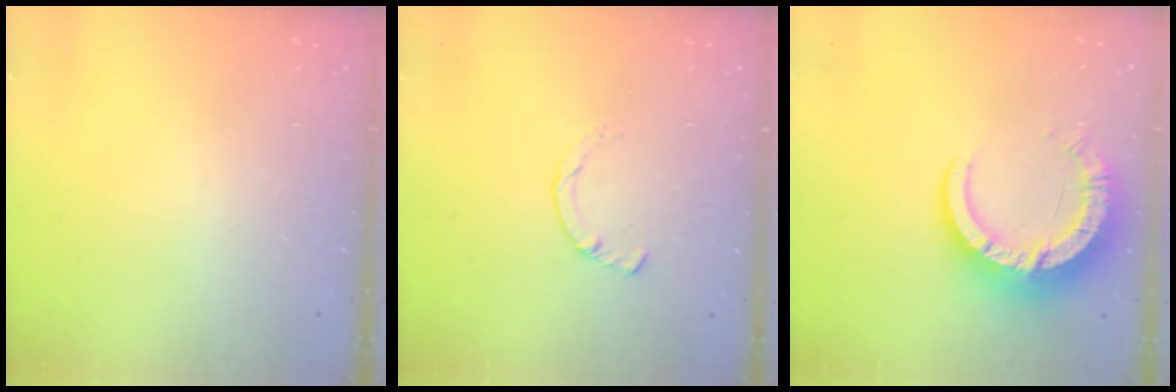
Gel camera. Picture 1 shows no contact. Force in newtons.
{"total": 2.3, "press": 2.3, "slide": 0.1}
{"total": 11.8, "press": 11.7, "slide": 1.3}